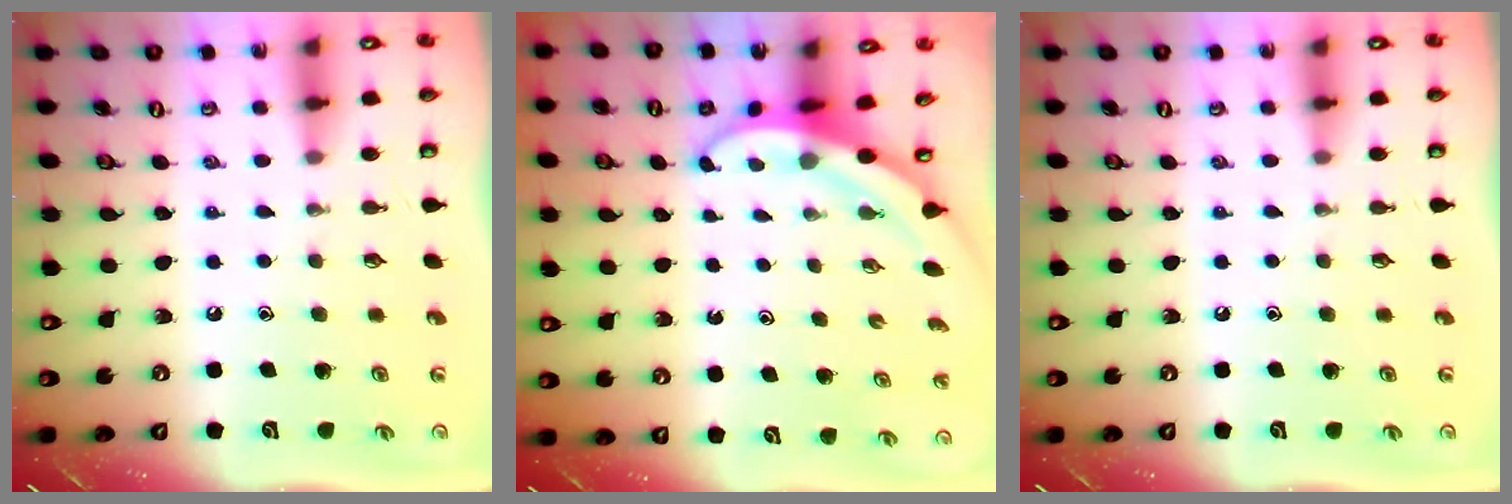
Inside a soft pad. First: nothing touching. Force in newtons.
{"total": 3.2, "press": 3.2, "slide": 0.0}
{"total": 0.0}